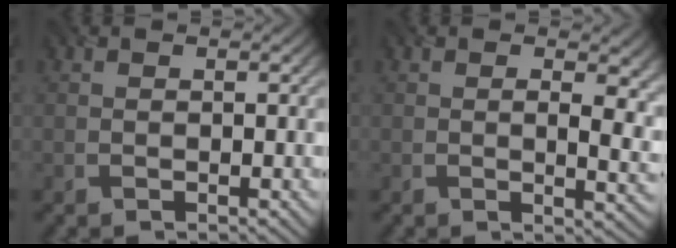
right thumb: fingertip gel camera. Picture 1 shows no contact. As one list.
[{"total": 6.3, "force": [1.0, 3.1, 5.4], "torque": [-0.074, -0.012, 0.024]}]